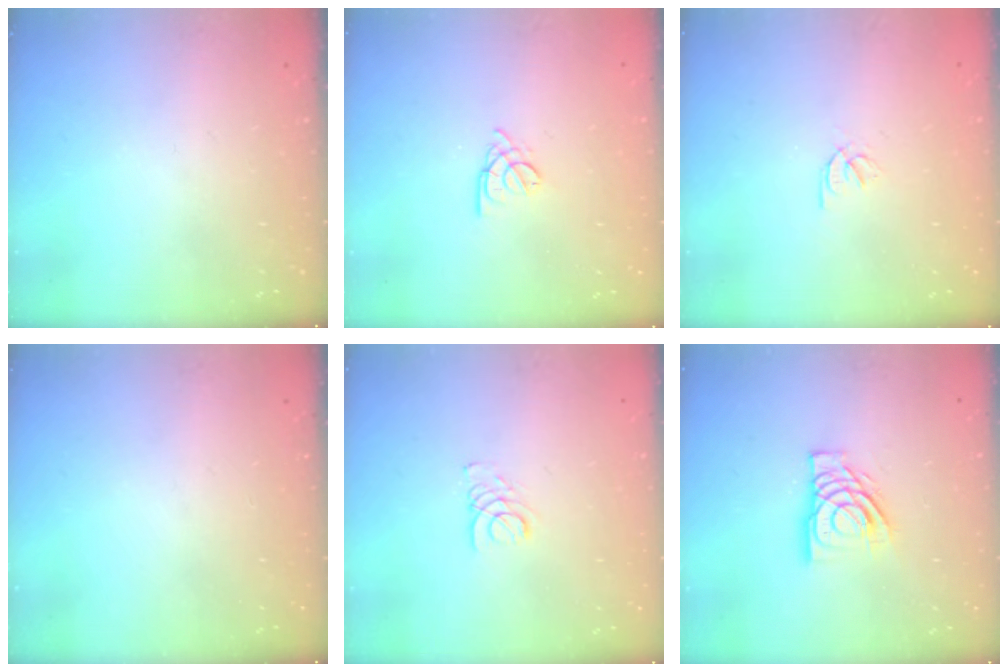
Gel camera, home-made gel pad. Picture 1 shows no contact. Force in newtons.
{"total": 2.6, "press": 2.6, "slide": 0.6}
{"total": 2.2, "press": 2.2, "slide": 0.2}
{"total": 0.0}
{"total": 1.9, "press": 1.9, "slide": 0.2}
{"total": 12.6, "press": 12.6, "slide": 1.6}